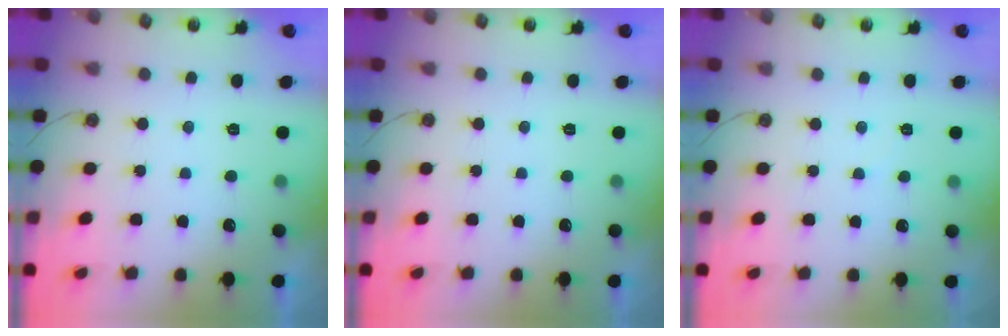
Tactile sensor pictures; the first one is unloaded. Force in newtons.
{"total": 0.0}
{"total": 3.2, "press": 3.2, "slide": 0.5}